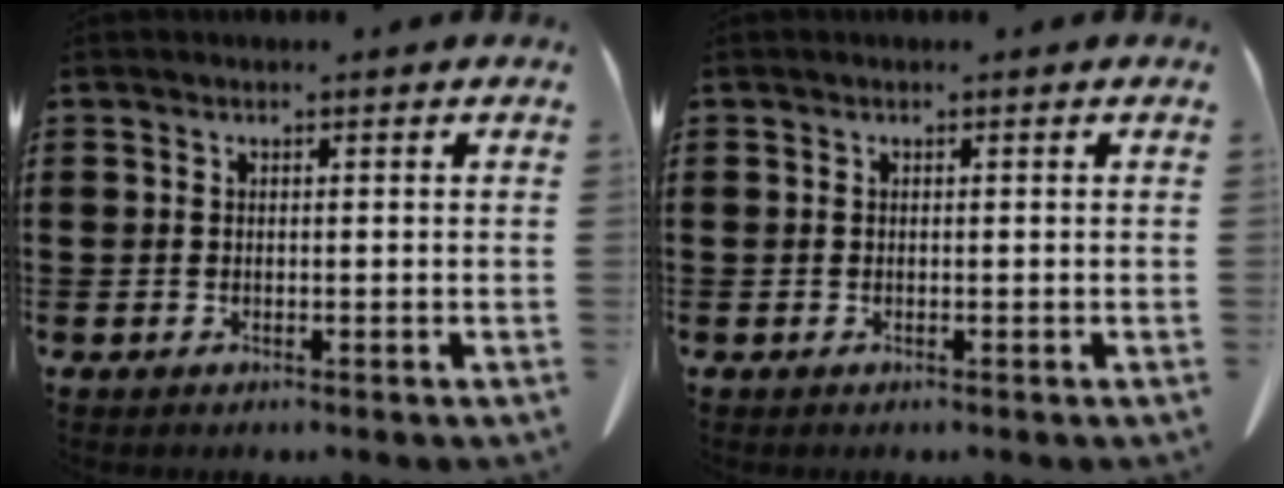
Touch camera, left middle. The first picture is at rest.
{"total": 0.0}